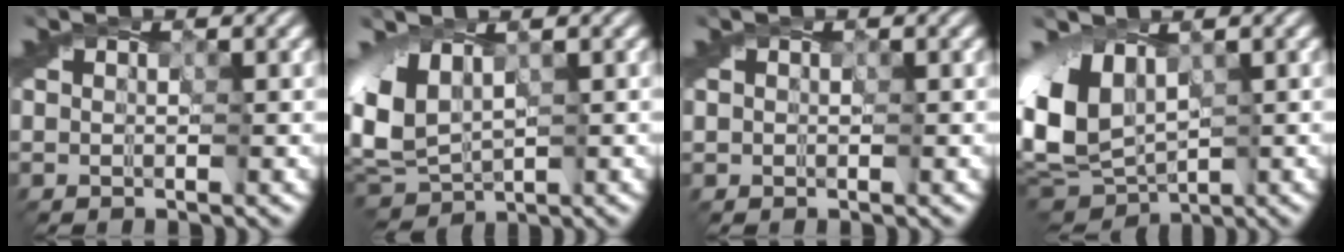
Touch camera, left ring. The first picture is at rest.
{"total": 5.6, "force": [1.1, 3.3, 4.4], "torque": [-0.107, 0.009, 0.016]}
{"total": 0.0}
{"total": 8.3, "force": [0.6, 5.4, 6.2], "torque": [-0.160, 0.001, 0.010]}